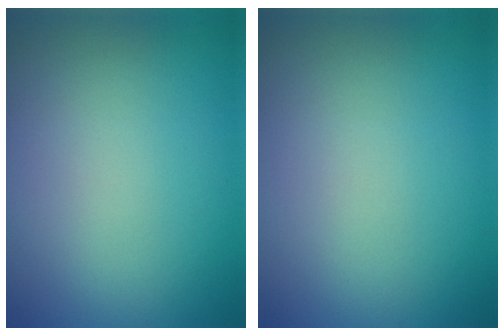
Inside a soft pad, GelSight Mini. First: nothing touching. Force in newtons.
{"total": 0.0}